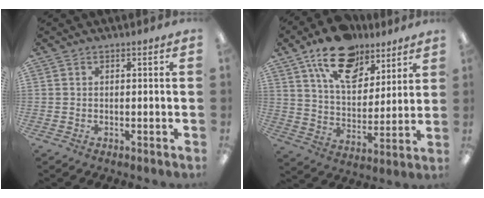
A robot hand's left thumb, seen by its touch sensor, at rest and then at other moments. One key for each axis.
{"total": 17.9, "fx": 11.9, "fy": 9.7, "fz": 9.1, "tx": -0.151, "ty": -0.055, "tz": 0.212}